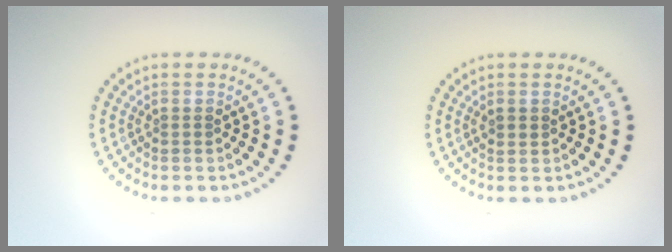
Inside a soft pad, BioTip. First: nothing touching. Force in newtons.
{"total": 1.0, "press": 0.9, "slide": 0.4}